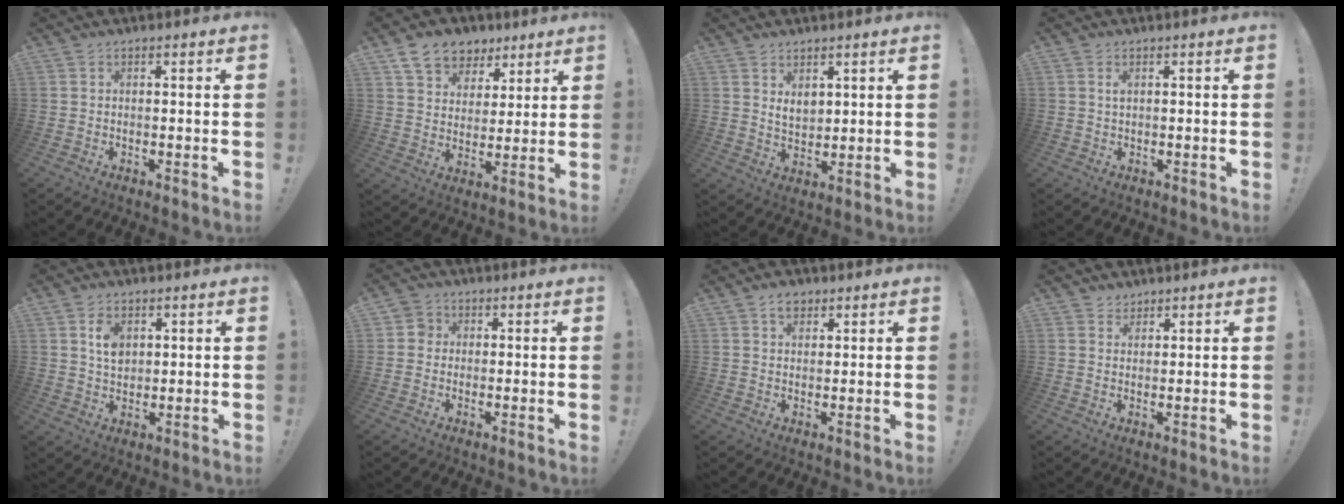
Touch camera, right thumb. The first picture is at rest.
{"total": 11.5, "force": [7.6, 7.9, 3.4], "torque": [-0.049, -0.047, 0.146]}
{"total": 5.5, "force": [3.4, 3.7, 2.3], "torque": [-0.040, -0.019, 0.064]}
{"total": 1.1, "force": [0.5, 0.9, 0.3], "torque": [-0.008, 0.002, 0.010]}
{"total": 6.0, "force": [2.5, 4.3, 3.3], "torque": [-0.049, -0.004, 0.044]}
{"total": 3.3, "force": [0.0, 3.2, 0.9], "torque": [-0.013, 0.010, -0.001]}
{"total": 3.9, "force": [2.6, 2.6, 1.4], "torque": [-0.003, -0.009, 0.044]}
{"total": 2.7, "force": [2.3, 1.4, -0.4], "torque": [0.018, -0.016, 0.040]}